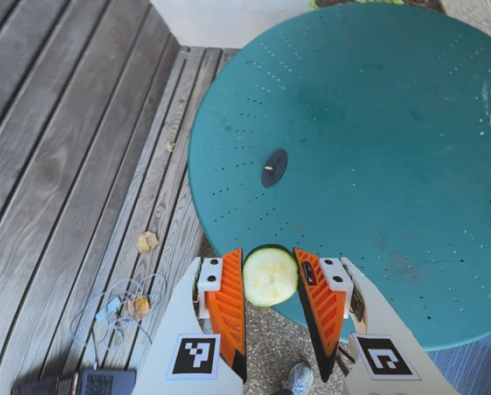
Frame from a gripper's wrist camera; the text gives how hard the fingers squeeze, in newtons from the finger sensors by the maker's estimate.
{"total": 10.8, "left": 11.2, "right": 10.4}